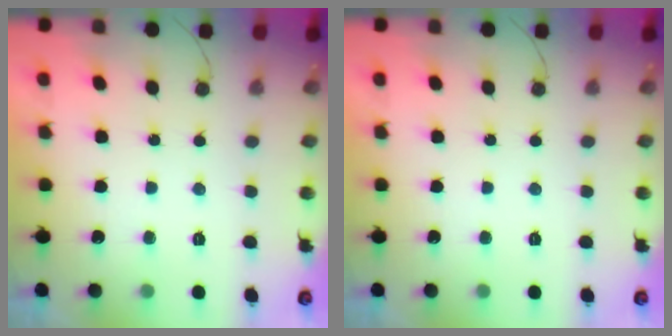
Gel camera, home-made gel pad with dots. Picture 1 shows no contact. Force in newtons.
{"total": 0.0}